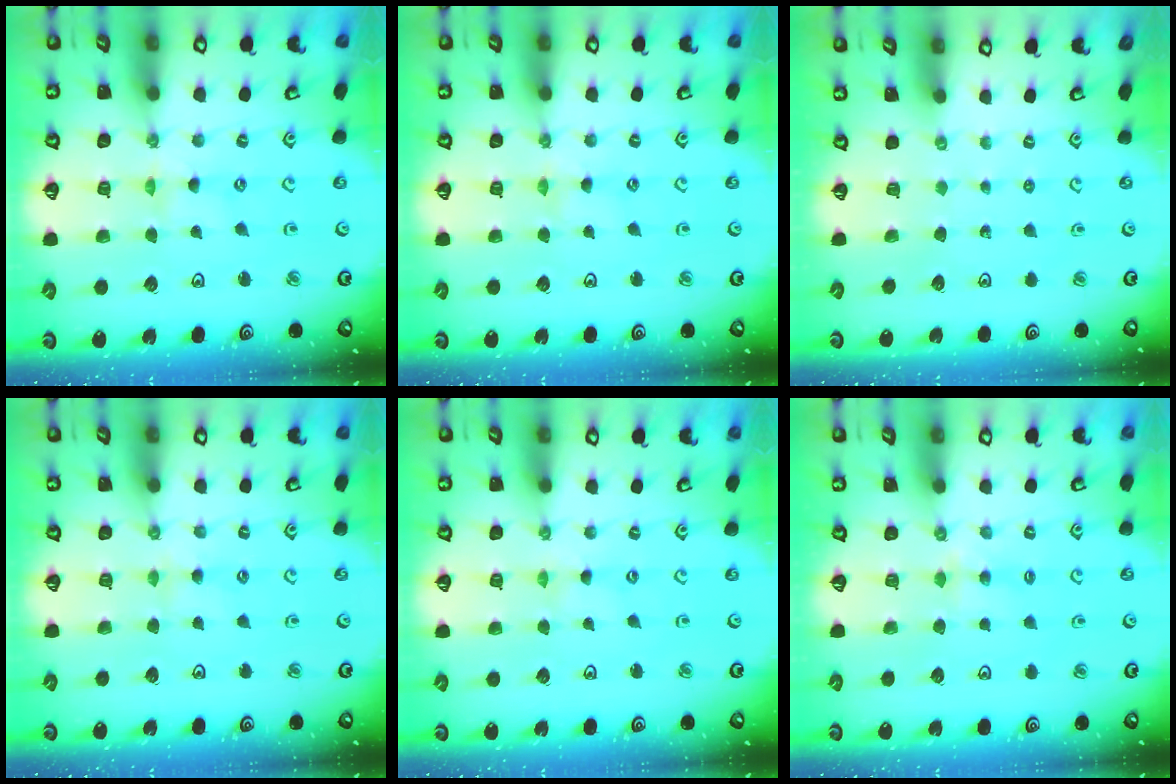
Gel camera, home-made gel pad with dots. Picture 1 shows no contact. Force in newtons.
{"total": 2.1, "press": 2.1, "slide": 0.4}
{"total": 0.0}
{"total": 2.8, "press": 2.8, "slide": 0.3}
{"total": 0.7, "press": 0.6, "slide": 0.1}
{"total": 3.7, "press": 3.7, "slide": 0.5}